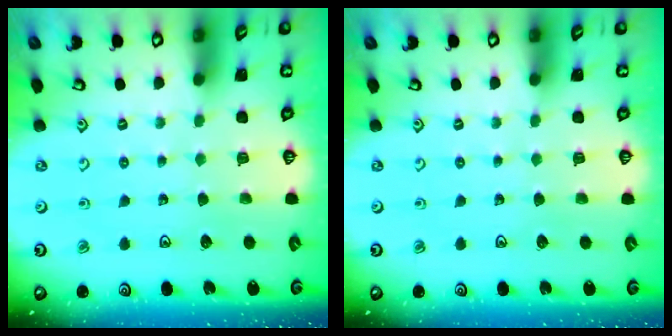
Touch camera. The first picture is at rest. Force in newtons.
{"total": 0.0}